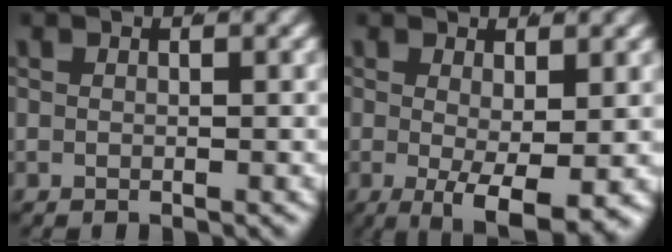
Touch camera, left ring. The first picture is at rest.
{"total": 5.7, "force": [-2.7, 1.7, 4.7], "torque": [-0.082, -0.043, -0.020]}